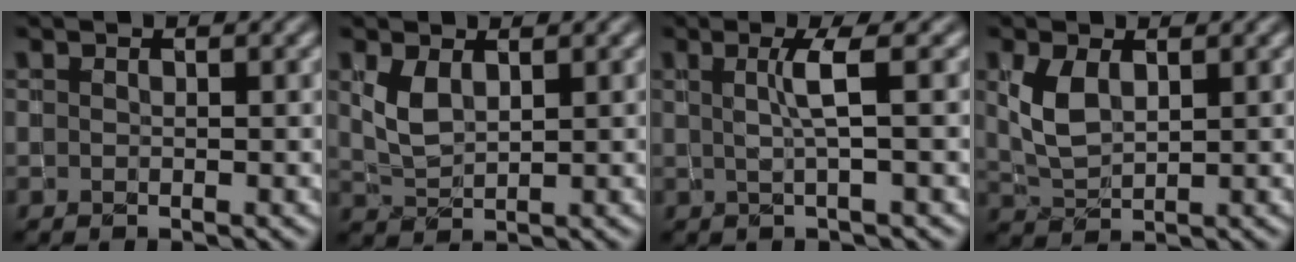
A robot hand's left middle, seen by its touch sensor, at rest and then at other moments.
{"total": 2.4, "force": [0.9, 1.3, 1.8], "torque": [-0.047, -0.002, 0.024]}
{"total": 2.4, "force": [0.1, 0.3, 2.4], "torque": [-0.044, -0.001, -0.001]}
{"total": 3.3, "force": [0.9, 1.9, 2.6], "torque": [-0.068, 0.001, 0.024]}